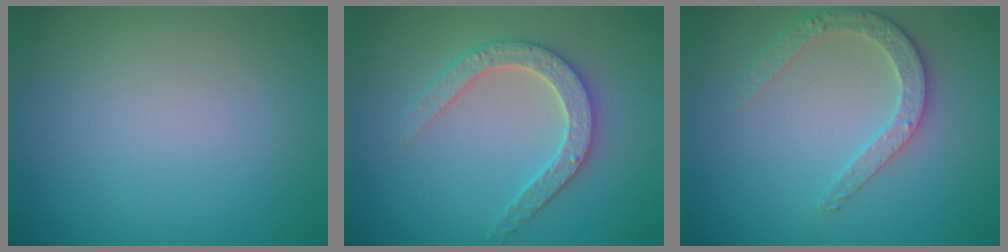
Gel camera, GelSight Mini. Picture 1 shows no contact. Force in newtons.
{"total": 3.2, "press": 3.1, "slide": 0.7}
{"total": 2.7, "press": 2.6, "slide": 0.7}